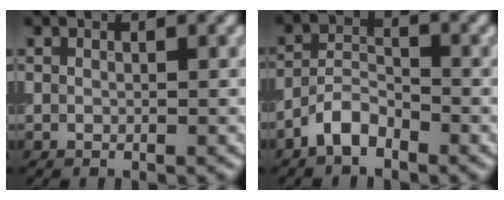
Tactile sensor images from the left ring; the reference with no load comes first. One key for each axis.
{"total": 3.1, "fx": -2.2, "fy": 1.4, "fz": 1.7, "tx": -0.031, "ty": 0.011, "tz": -0.050}